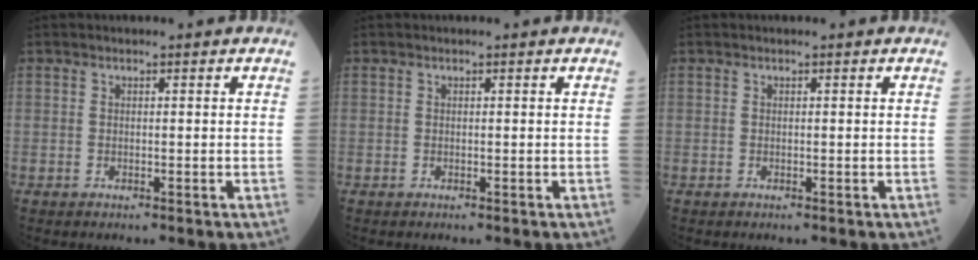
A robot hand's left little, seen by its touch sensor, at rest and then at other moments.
{"total": 0.0}
{"total": 0.0}